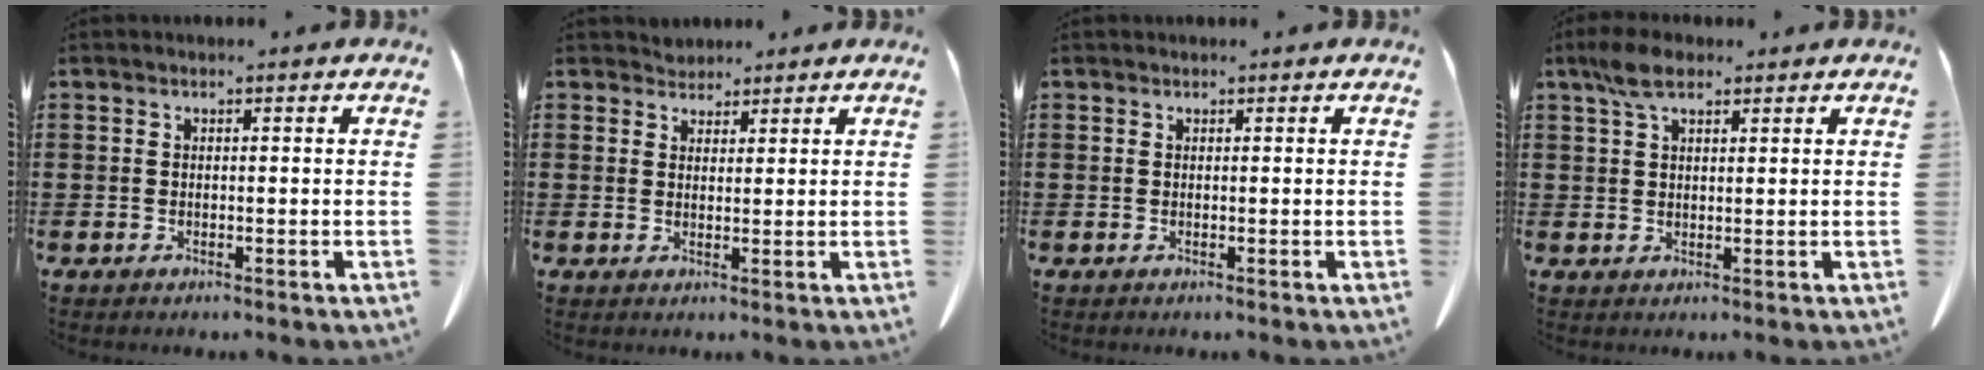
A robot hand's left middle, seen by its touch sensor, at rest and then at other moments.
{"total": 2.4, "force": [2.1, 1.0, -0.2], "torque": [-0.003, 0.001, 0.042]}
{"total": 0.0}
{"total": 4.8, "force": [2.9, 1.9, 3.2], "torque": [-0.072, 0.007, 0.054]}